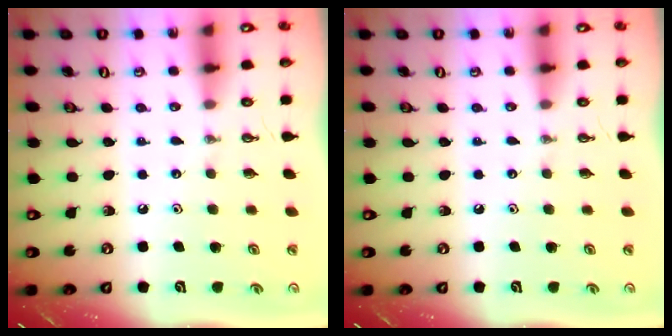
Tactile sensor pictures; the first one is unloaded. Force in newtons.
{"total": 0.0}